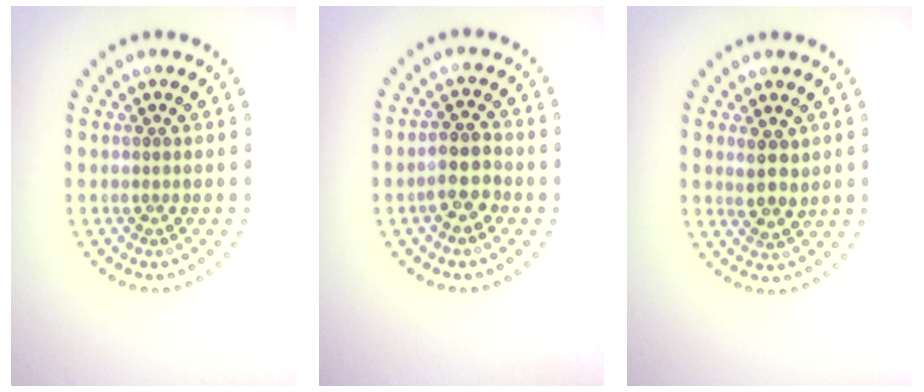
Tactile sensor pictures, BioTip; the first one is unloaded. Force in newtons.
{"total": 2.8, "press": 2.7, "slide": 0.9}
{"total": 2.5, "press": 2.2, "slide": 1.0}